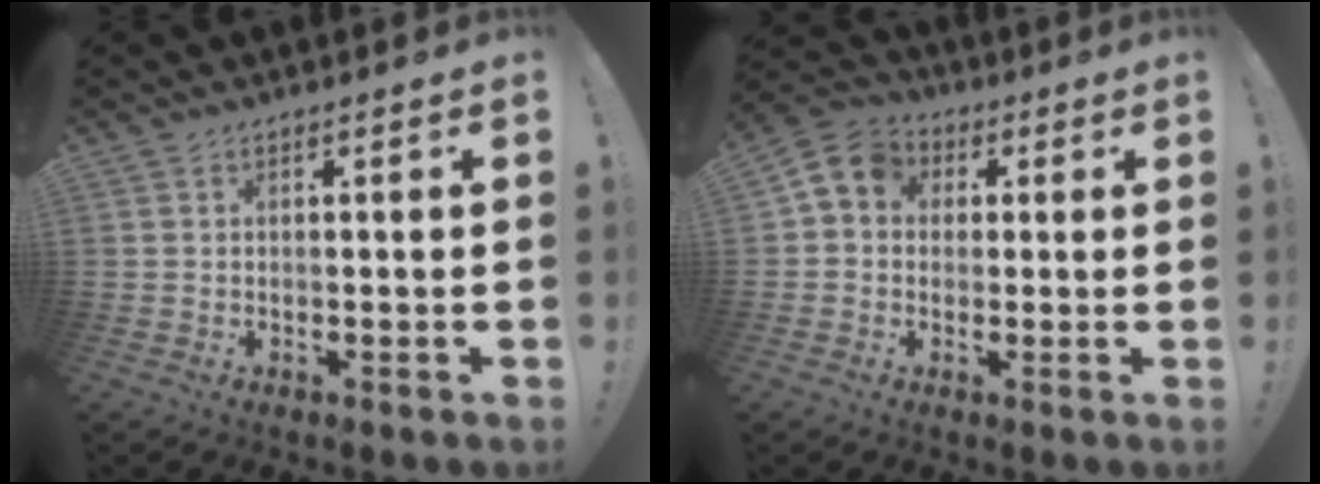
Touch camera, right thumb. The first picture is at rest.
{"total": 7.5, "force": [1.3, 6.6, 3.4], "torque": [-0.052, 0.010, 0.030]}